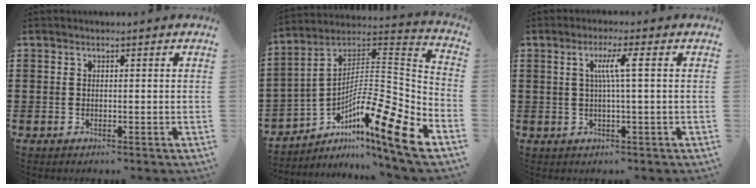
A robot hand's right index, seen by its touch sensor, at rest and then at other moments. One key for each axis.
{"total": 12.8, "fx": -7.8, "fy": 1.8, "fz": 9.9, "tx": -0.152, "ty": -0.016, "tz": -0.154}
{"total": 4.3, "fx": 0.7, "fy": -0.1, "fz": 4.2, "tx": -0.082, "ty": 0.000, "tz": 0.006}